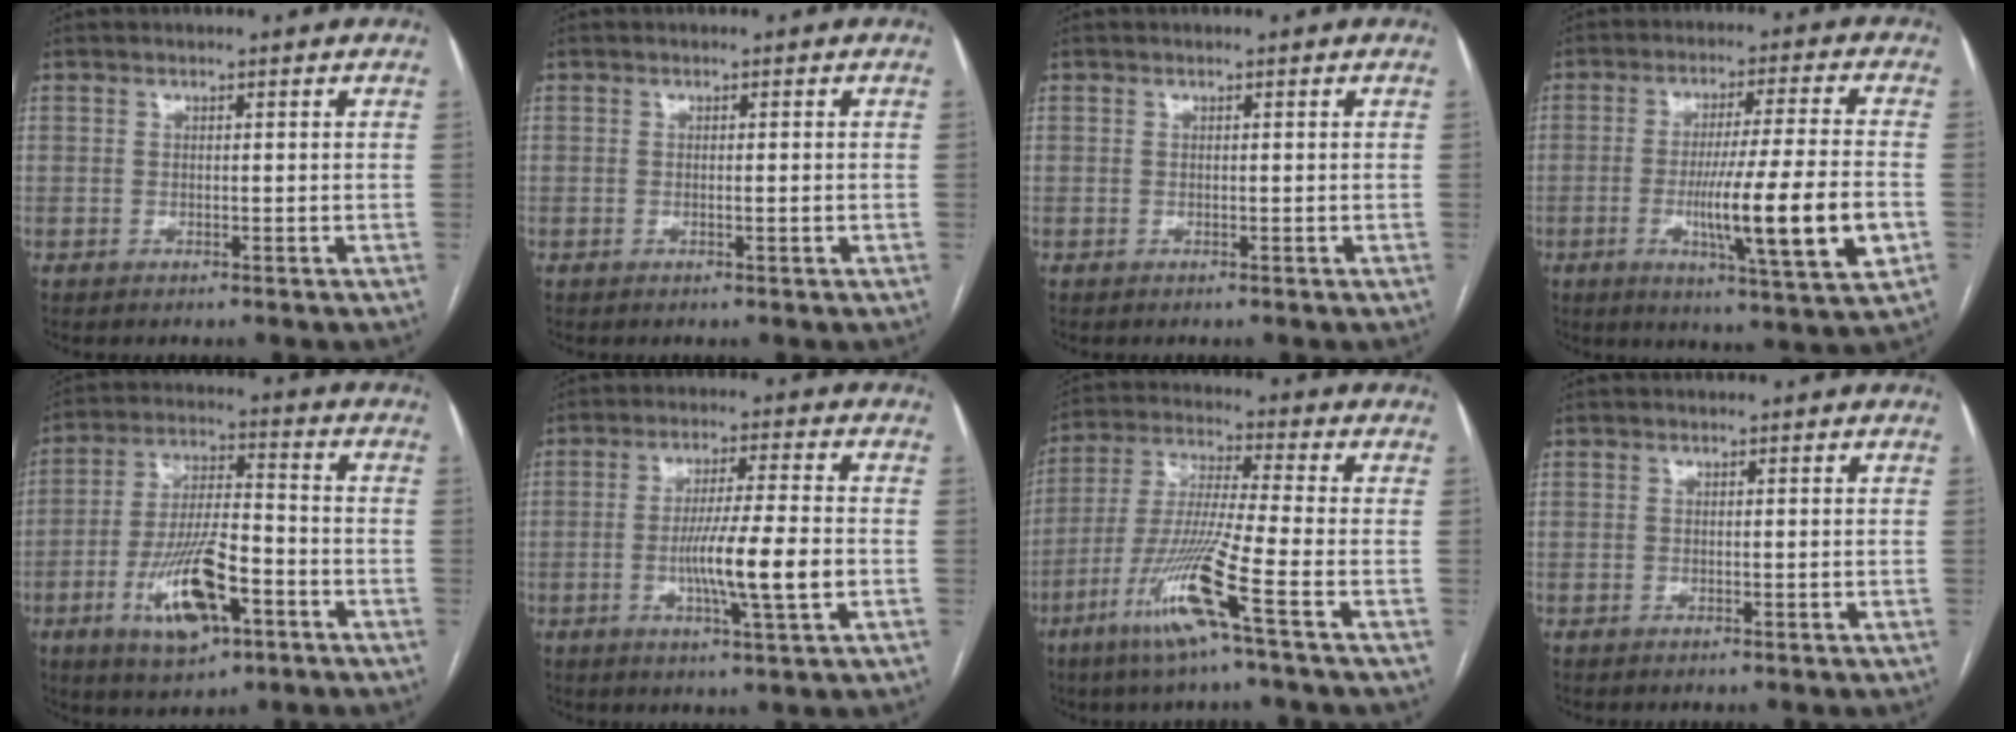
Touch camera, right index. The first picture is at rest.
{"total": 0.9, "force": [-0.2, -0.1, 0.9], "torque": [-0.017, -0.002, 0.000]}
{"total": 0.0}
{"total": 15.4, "force": [-3.8, -0.2, 14.9], "torque": [-0.251, -0.023, -0.062]}
{"total": 13.4, "force": [-5.5, 4.2, 11.4], "torque": [-0.223, -0.002, -0.092]}
{"total": 10.2, "force": [-2.2, -0.2, 9.9], "torque": [-0.176, -0.008, -0.041]}
{"total": 13.0, "force": [-6.3, -1.5, 11.3], "torque": [-0.232, -0.026, -0.126]}
{"total": 0.0}